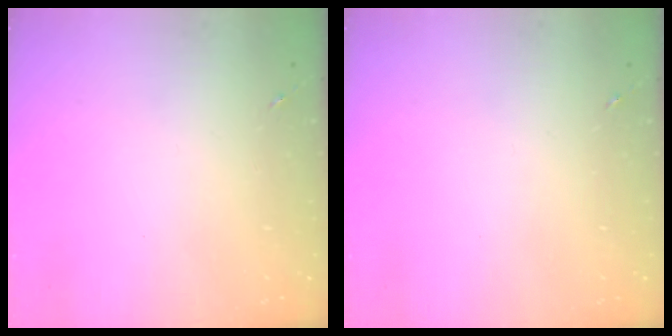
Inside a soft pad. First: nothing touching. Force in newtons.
{"total": 0.0}